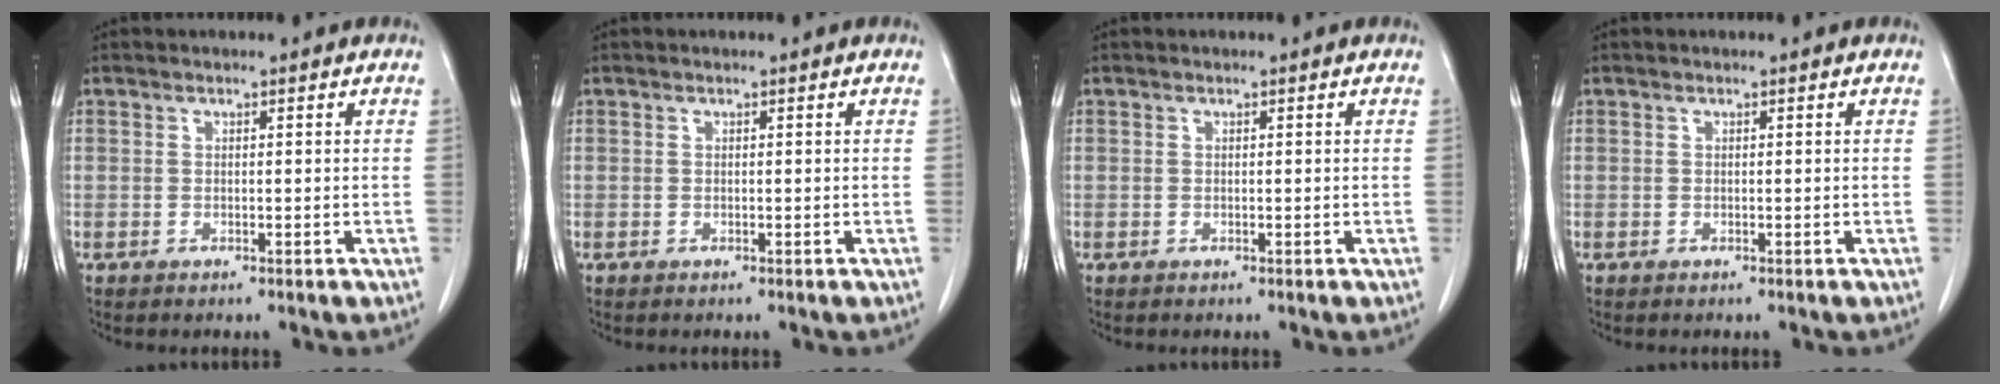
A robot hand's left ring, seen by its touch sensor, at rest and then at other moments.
{"total": 0.0}
{"total": 0.0}
{"total": 0.0}